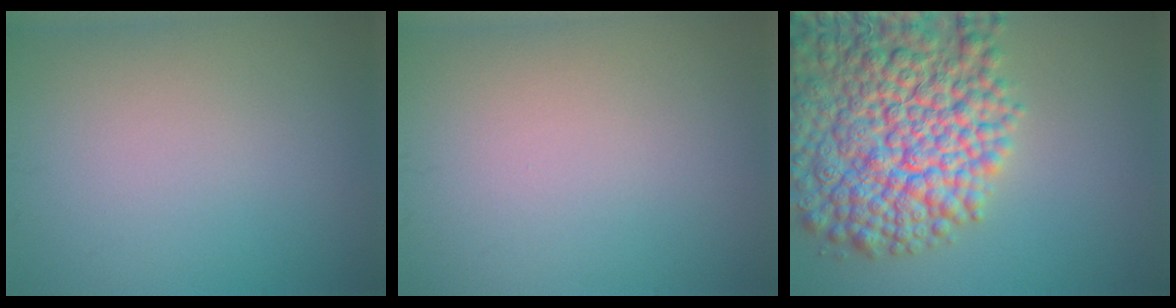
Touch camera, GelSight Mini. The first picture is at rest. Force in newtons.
{"total": 0.0}
{"total": 13.2, "press": 13.2, "slide": 0.7}